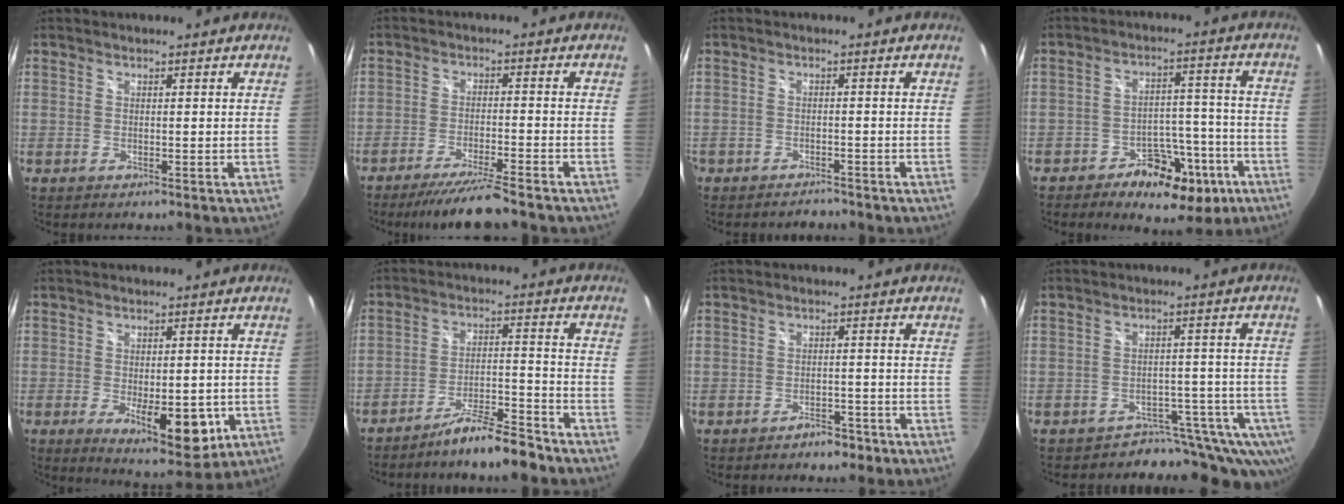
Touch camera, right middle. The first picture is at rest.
{"total": 9.1, "force": [-8.0, -0.2, 4.2], "torque": [-0.090, -0.014, -0.132]}
{"total": 2.9, "force": [-2.6, 1.3, -0.1], "torque": [-0.009, 0.002, -0.045]}
{"total": 12.3, "force": [-7.6, 7.5, 6.0], "torque": [-0.084, 0.029, -0.096]}
{"total": 11.4, "force": [-3.7, 5.0, 9.6], "torque": [-0.138, -0.023, -0.038]}
{"total": 8.1, "force": [-7.2, 0.6, 3.7], "torque": [-0.071, 0.013, -0.118]}
{"total": 3.2, "force": [-2.5, 1.8, 0.7], "torque": [-0.016, 0.011, -0.030]}
{"total": 10.6, "force": [-8.7, 5.6, 2.1], "torque": [-0.014, 0.017, -0.115]}